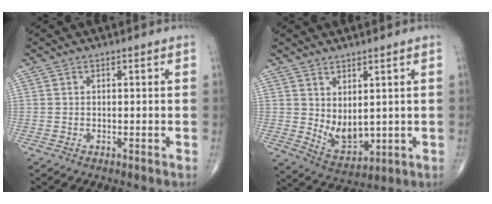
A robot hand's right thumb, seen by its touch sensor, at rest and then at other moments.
{"total": 6.9, "force": [1.3, 3.9, 5.5], "torque": [-0.074, -0.025, 0.044]}